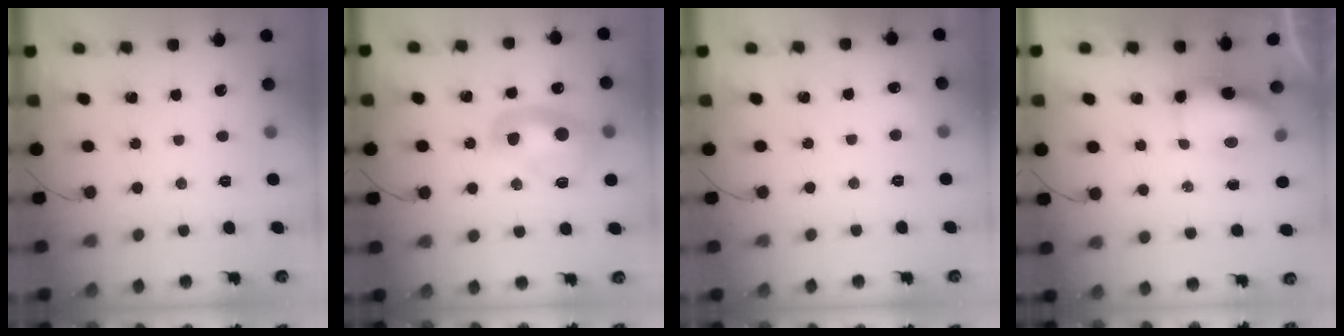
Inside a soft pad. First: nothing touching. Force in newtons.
{"total": 10.7, "press": 10.6, "slide": 0.9}
{"total": 3.8, "press": 3.6, "slide": 1.1}
{"total": 6.7, "press": 6.6, "slide": 1.1}